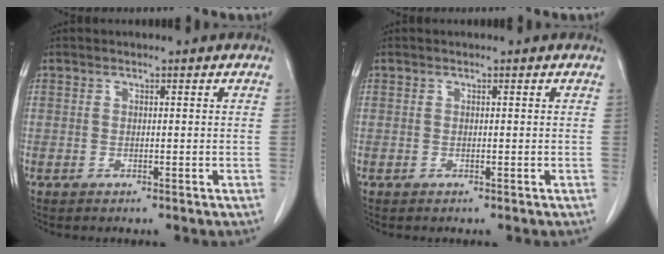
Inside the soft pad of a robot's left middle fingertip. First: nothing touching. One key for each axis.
{"total": 0.0}